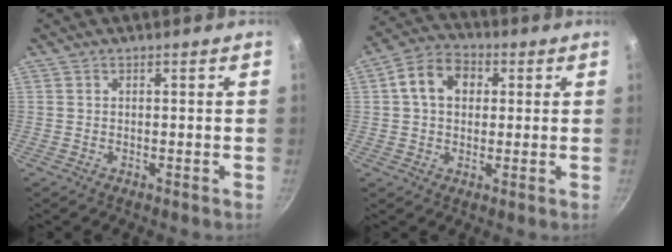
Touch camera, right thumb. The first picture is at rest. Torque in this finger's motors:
{"motor_torque": [0.21, 2.25, 0.54, -0.57, 0.04]}